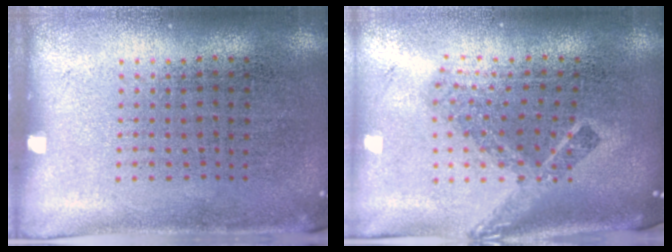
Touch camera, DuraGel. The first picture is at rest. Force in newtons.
{"total": 2.4, "press": 1.6, "slide": 1.7}